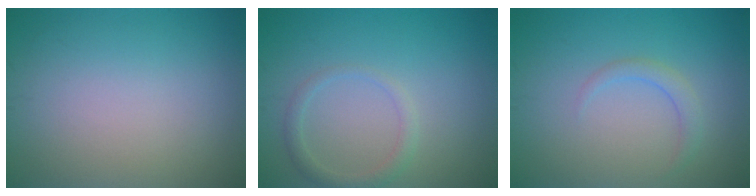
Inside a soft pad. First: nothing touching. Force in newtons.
{"total": 1.7, "press": 1.7, "slide": 0.1}
{"total": 1.5, "press": 1.5, "slide": 0.1}